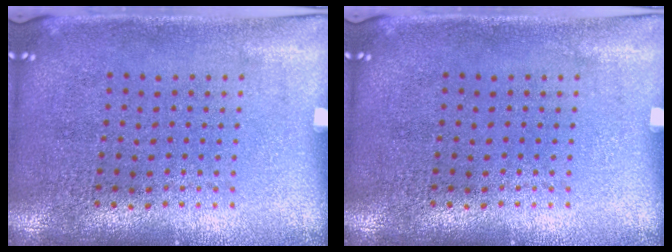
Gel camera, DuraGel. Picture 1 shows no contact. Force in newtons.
{"total": 0.0}